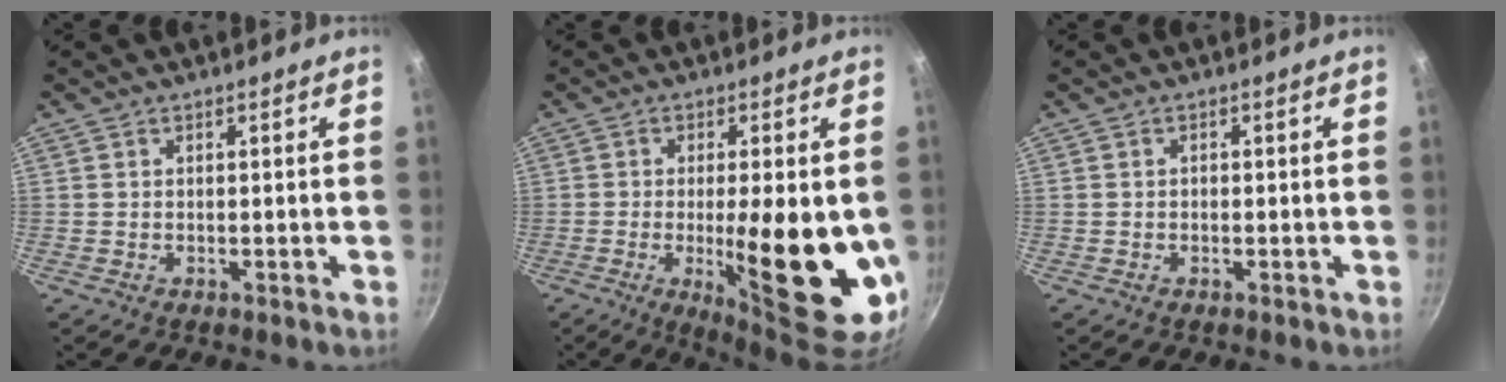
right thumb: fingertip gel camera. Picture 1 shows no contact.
{"total": 17.4, "force": [-2.4, 4.9, 16.5], "torque": [-0.223, -0.007, -0.023]}
{"total": 0.5, "force": [-0.1, 0.4, 0.3], "torque": [-0.005, 0.004, -0.002]}